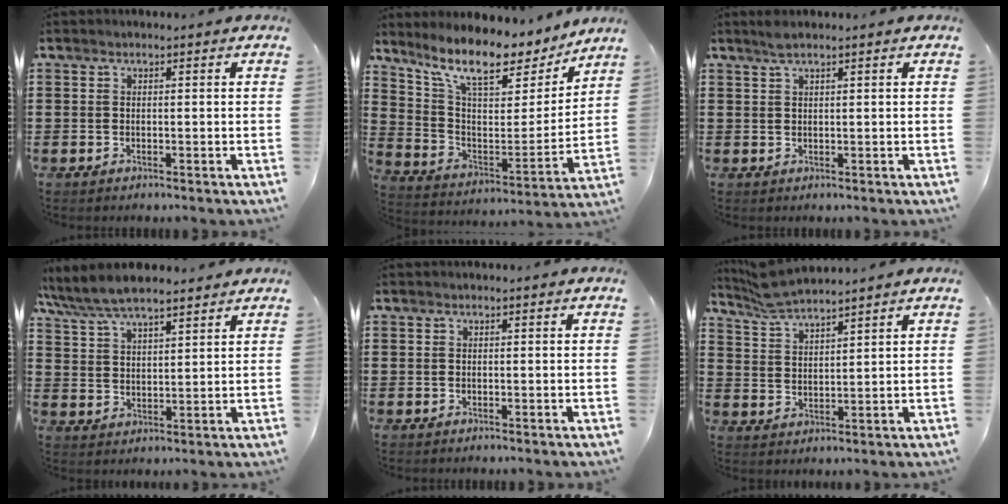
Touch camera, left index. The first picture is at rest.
{"total": 11.2, "force": [9.1, 3.0, 5.9], "torque": [-0.137, -0.056, 0.153]}
{"total": 1.7, "force": [1.2, 0.1, 1.1], "torque": [-0.025, 0.001, 0.021]}
{"total": 6.9, "force": [6.2, 1.6, 2.4], "torque": [-0.069, -0.017, 0.114]}
{"total": 0.0}
{"total": 5.7, "force": [5.4, 0.4, 1.9], "torque": [-0.053, -0.016, 0.100]}